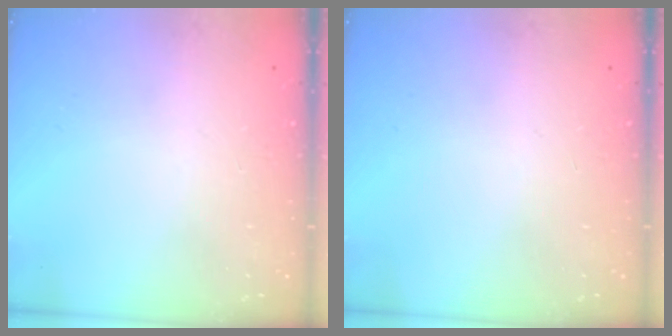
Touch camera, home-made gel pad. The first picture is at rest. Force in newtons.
{"total": 0.0}